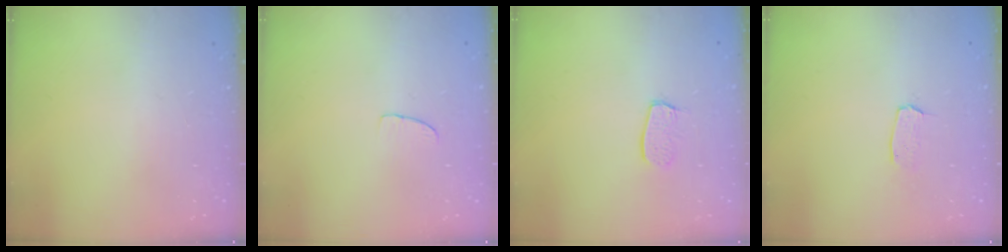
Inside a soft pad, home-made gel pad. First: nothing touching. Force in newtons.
{"total": 2.6, "press": 2.6, "slide": 0.2}
{"total": 6.4, "press": 6.4, "slide": 0.1}
{"total": 2.9, "press": 2.9, "slide": 0.2}